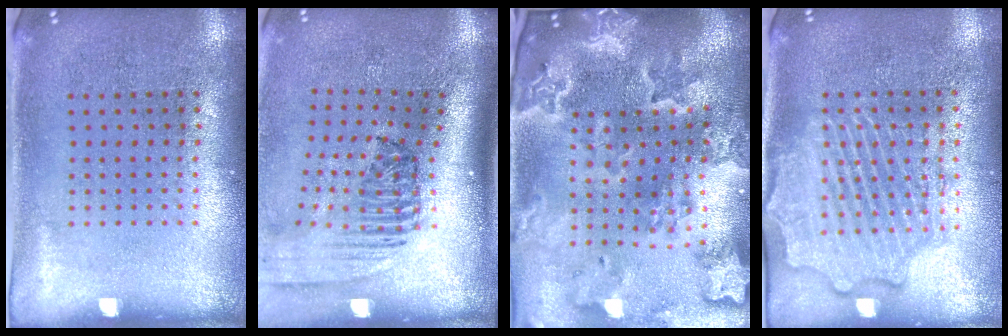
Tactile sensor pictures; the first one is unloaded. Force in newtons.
{"total": 2.4, "press": 1.7, "slide": 1.8}
{"total": 4.2, "press": 3.5, "slide": 2.3}
{"total": 2.5, "press": 2.4, "slide": 0.3}